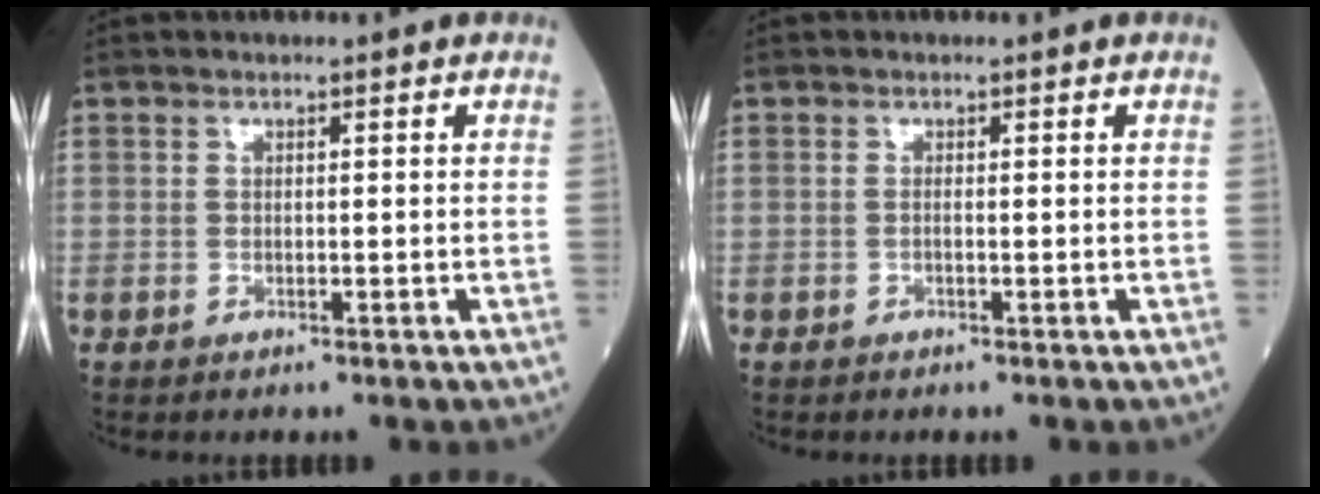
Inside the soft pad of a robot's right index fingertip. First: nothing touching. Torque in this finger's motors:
{"motor_torque": [-0.14, 0.05, 0.09, 0.01]}